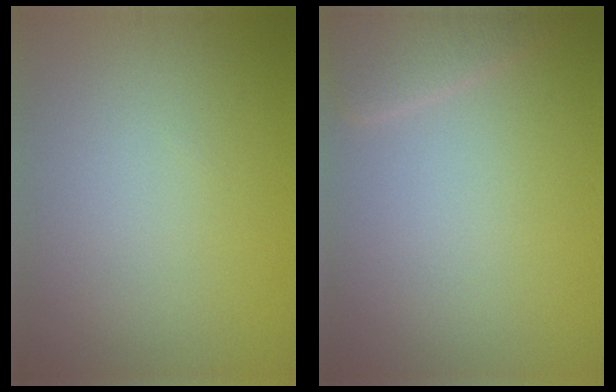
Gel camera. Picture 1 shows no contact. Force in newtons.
{"total": 2.4, "press": 2.4, "slide": 0.0}